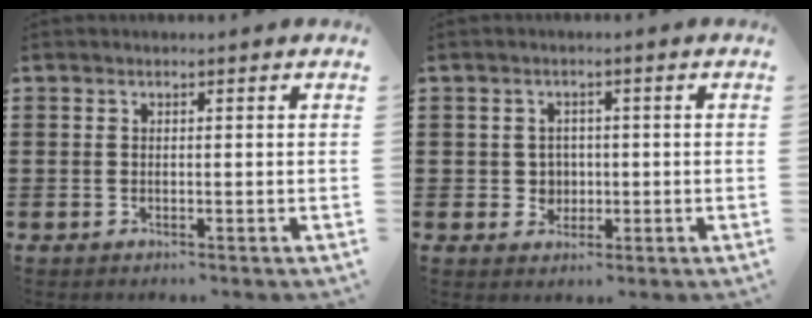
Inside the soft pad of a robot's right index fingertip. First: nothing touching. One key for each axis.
{"total": 2.8, "fx": -0.1, "fy": 2.7, "fz": 0.6, "tx": -0.022, "ty": 0.010, "tz": -0.006}